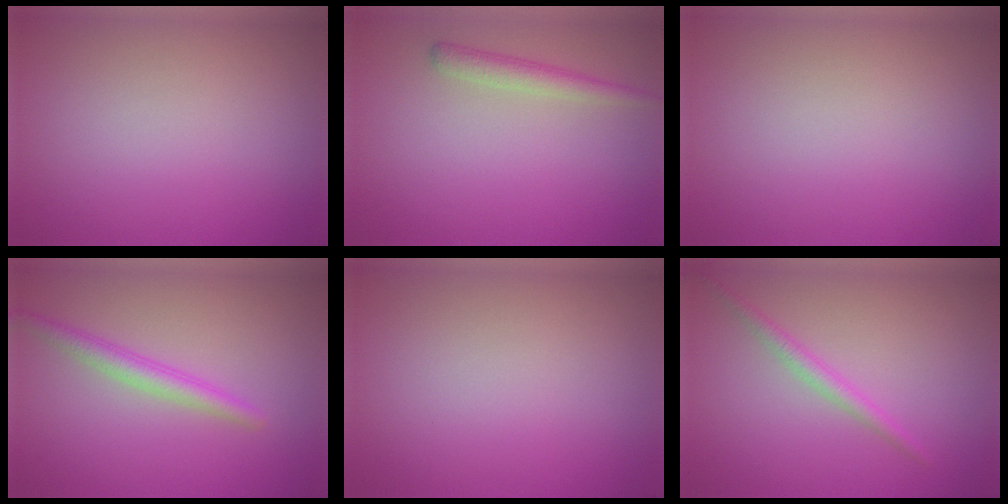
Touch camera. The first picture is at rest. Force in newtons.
{"total": 1.9, "press": 1.9, "slide": 0.1}
{"total": 0.0}
{"total": 2.4, "press": 2.4, "slide": 0.0}
{"total": 0.0}
{"total": 1.6, "press": 1.6, "slide": 0.1}